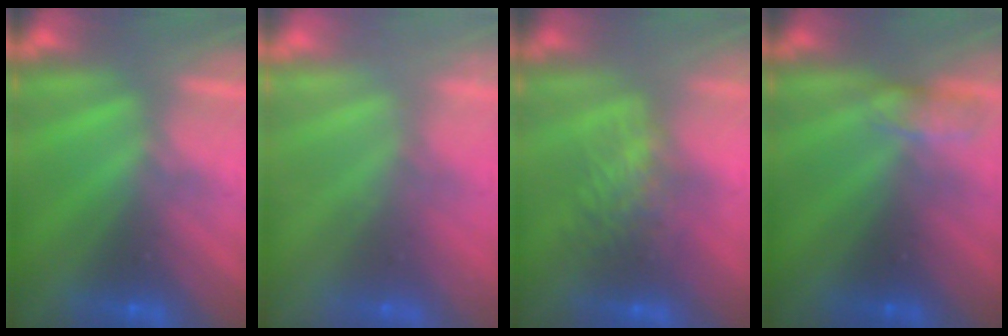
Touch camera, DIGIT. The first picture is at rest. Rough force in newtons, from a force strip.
{"total": 2.3}
{"total": 4.6}
{"total": 2.7}